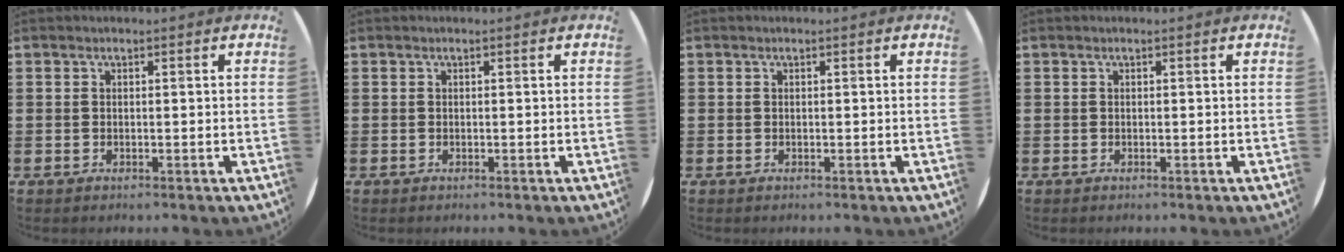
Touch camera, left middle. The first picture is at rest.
{"total": 0.0}
{"total": 0.0}
{"total": 0.0}